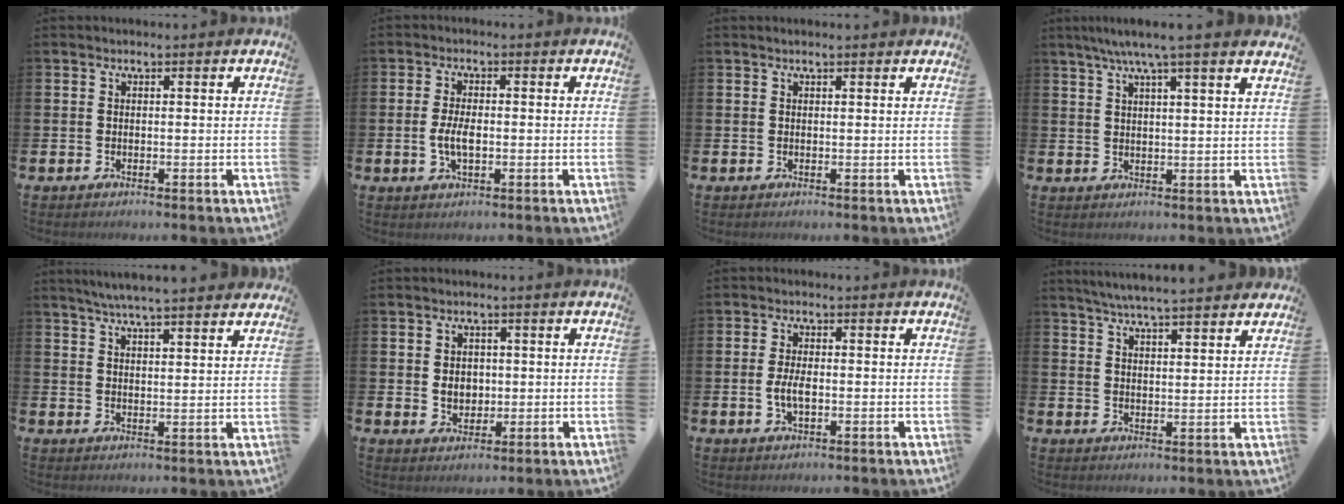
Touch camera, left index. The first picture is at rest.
{"total": 3.5, "force": [-0.4, 1.6, 3.1], "torque": [-0.060, -0.001, -0.011]}
{"total": 0.7, "force": [0.6, 0.0, 0.4], "torque": [0.000, -0.001, 0.008]}
{"total": 5.3, "force": [4.6, -0.6, 2.6], "torque": [-0.070, -0.008, 0.082]}
{"total": 5.4, "force": [5.2, 0.0, 1.5], "torque": [-0.042, -0.020, 0.093]}
{"total": 2.9, "force": [0.4, 2.5, 1.4], "torque": [-0.013, 0.003, -0.001]}
{"total": 3.2, "force": [-0.4, 1.4, 2.8], "torque": [-0.039, -0.002, -0.011]}
{"total": 5.4, "force": [5.2, 0.0, 1.3], "torque": [-0.045, -0.019, 0.095]}